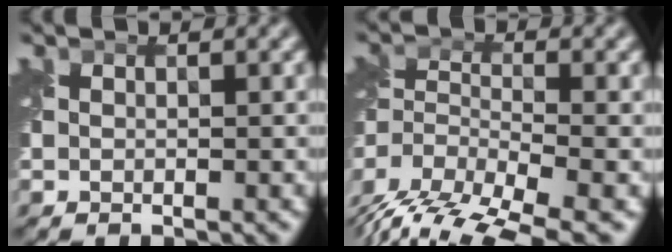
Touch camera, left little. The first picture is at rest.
{"total": 9.2, "force": [-7.1, 3.3, 4.9], "torque": [-0.090, -0.016, -0.122]}